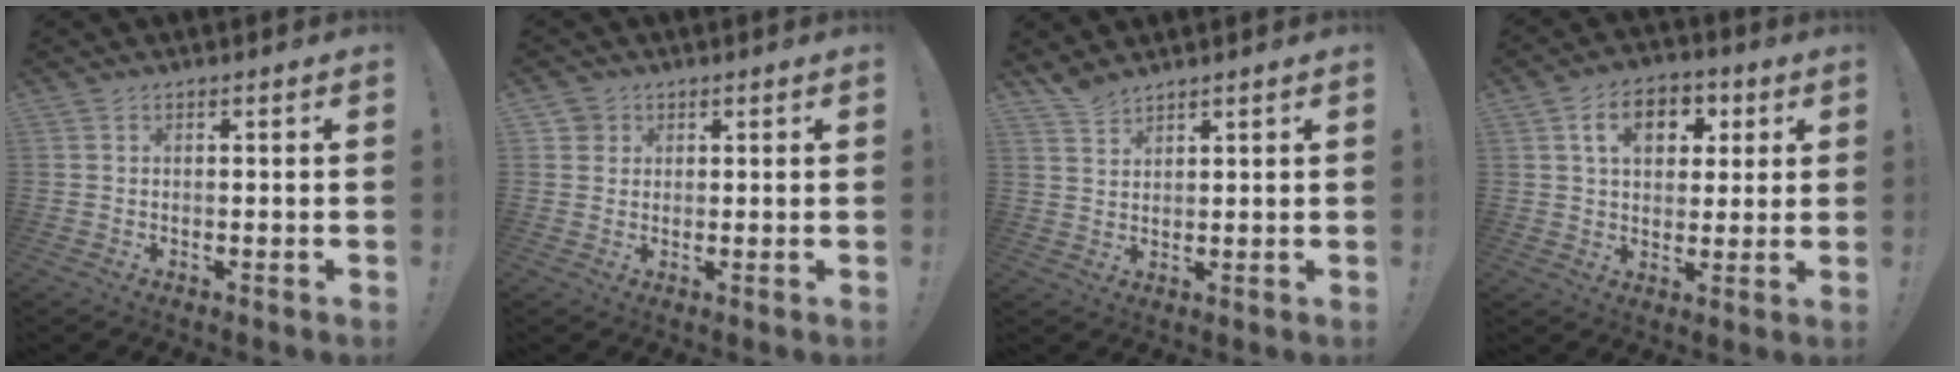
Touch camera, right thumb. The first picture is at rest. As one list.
[{"total": 2.9, "force": [1.3, 2.6, 0.4], "torque": [-0.001, -0.004, 0.023]}, {"total": 4.0, "force": [3.7, 1.0, 1.1], "torque": [-0.020, -0.021, 0.070]}, {"total": 11.1, "force": [3.9, 7.8, 7.0], "torque": [-0.101, -0.001, 0.071]}]